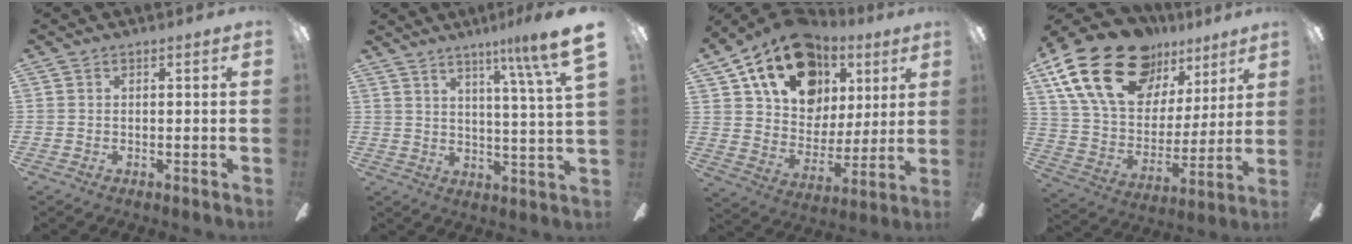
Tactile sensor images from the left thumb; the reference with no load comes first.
{"total": 10.6, "force": [7.1, -0.1, 7.9], "torque": [-0.118, -0.043, 0.106]}
{"total": 21.1, "force": [12.2, 14.0, 10.0], "torque": [-0.178, -0.054, 0.229]}
{"total": 24.9, "force": [15.1, 14.4, 13.6], "torque": [-0.255, -0.084, 0.279]}